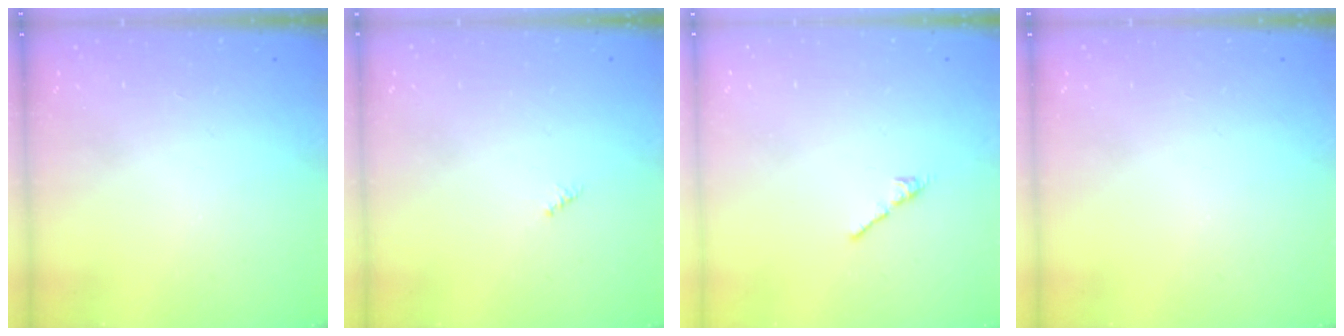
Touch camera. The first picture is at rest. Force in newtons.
{"total": 0.0}
{"total": 2.7, "press": 2.7, "slide": 0.7}
{"total": 0.0}